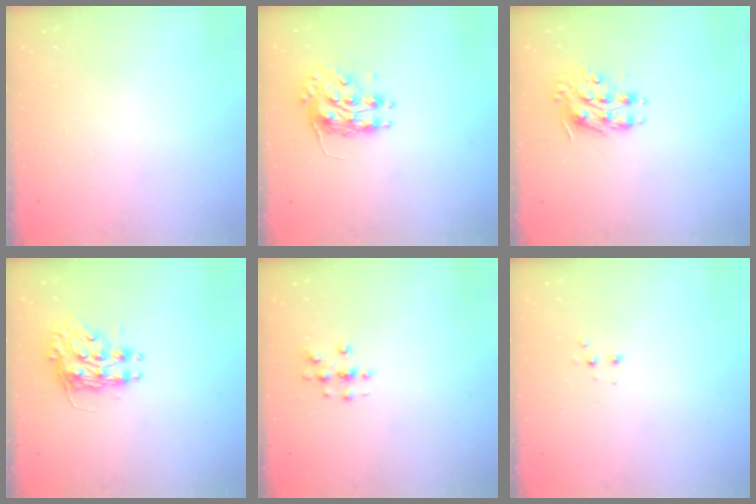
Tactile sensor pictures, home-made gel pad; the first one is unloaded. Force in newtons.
{"total": 8.7, "press": 8.7, "slide": 0.8}
{"total": 8.7, "press": 8.7, "slide": 0.5}
{"total": 9.1, "press": 9.0, "slide": 1.0}
{"total": 2.7, "press": 2.7, "slide": 0.3}
{"total": 2.7, "press": 2.7, "slide": 0.5}